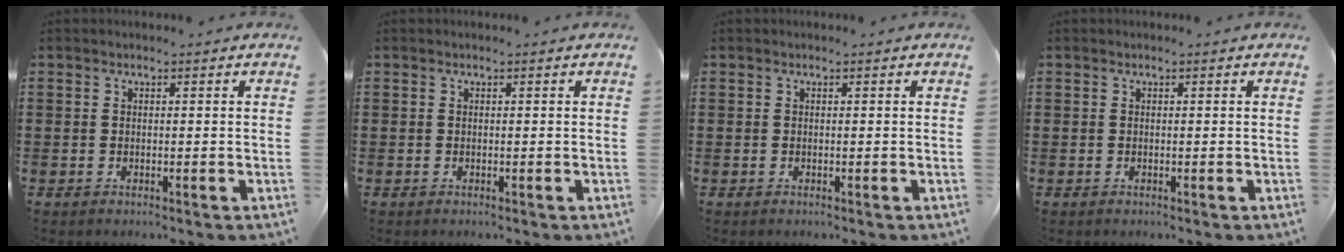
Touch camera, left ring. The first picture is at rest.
{"total": 0.0}
{"total": 0.0}
{"total": 0.0}